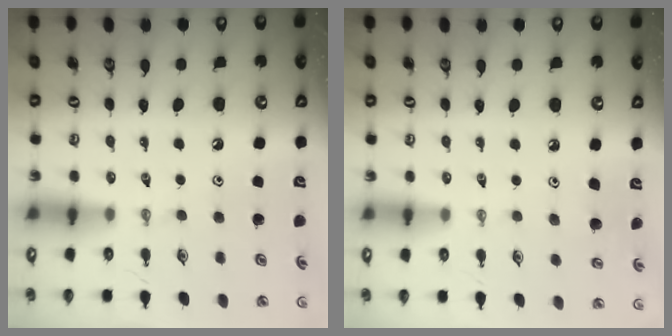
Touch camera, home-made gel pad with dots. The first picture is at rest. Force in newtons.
{"total": 4.4, "press": 4.4, "slide": 0.4}